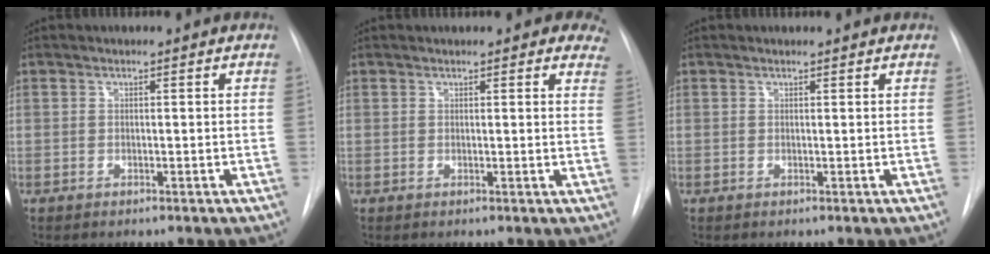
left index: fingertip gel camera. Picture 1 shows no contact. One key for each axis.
{"total": 7.9, "fx": 6.7, "fy": 2.6, "fz": 3.2, "tx": -0.013, "ty": -0.008, "tz": 0.053}
{"total": 0.9, "fx": 0.9, "fy": 0.1, "fz": 0.1, "tx": -0.008, "ty": 0.005, "tz": 0.009}